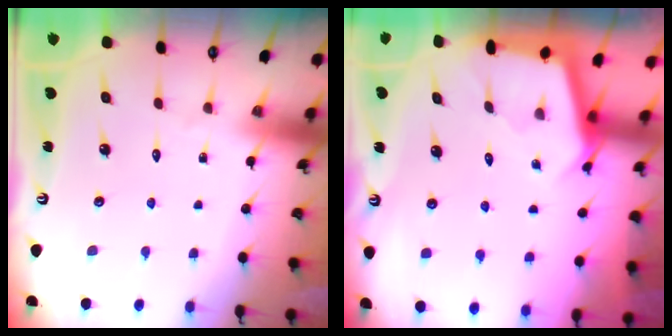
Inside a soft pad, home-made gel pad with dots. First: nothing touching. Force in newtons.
{"total": 2.4, "press": 2.4, "slide": 0.1}